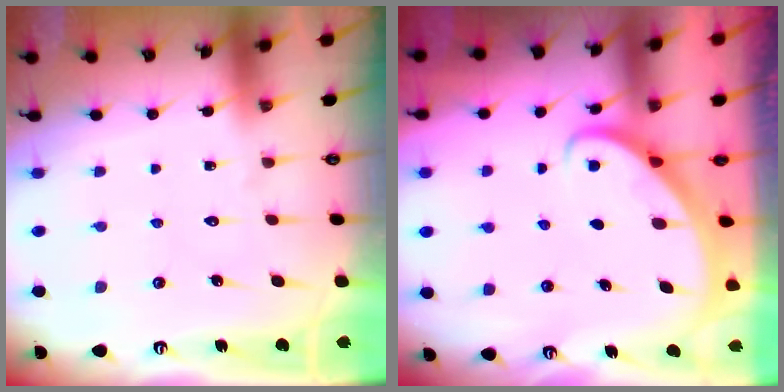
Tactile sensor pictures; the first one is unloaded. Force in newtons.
{"total": 2.7, "press": 2.7, "slide": 0.2}